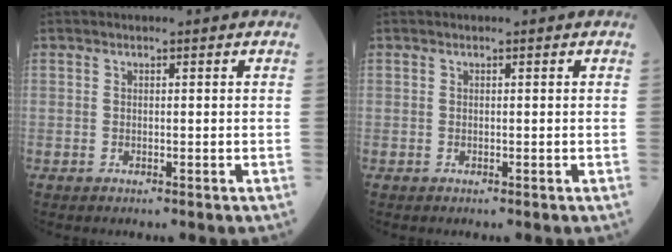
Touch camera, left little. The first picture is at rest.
{"total": 0.0}